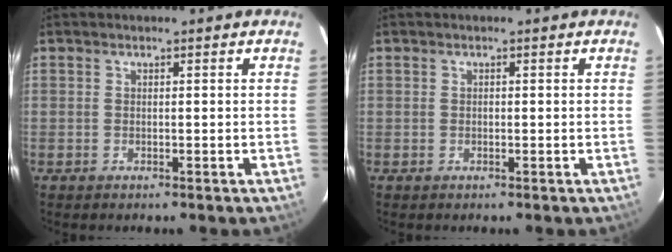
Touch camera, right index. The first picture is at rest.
{"total": 0.0}